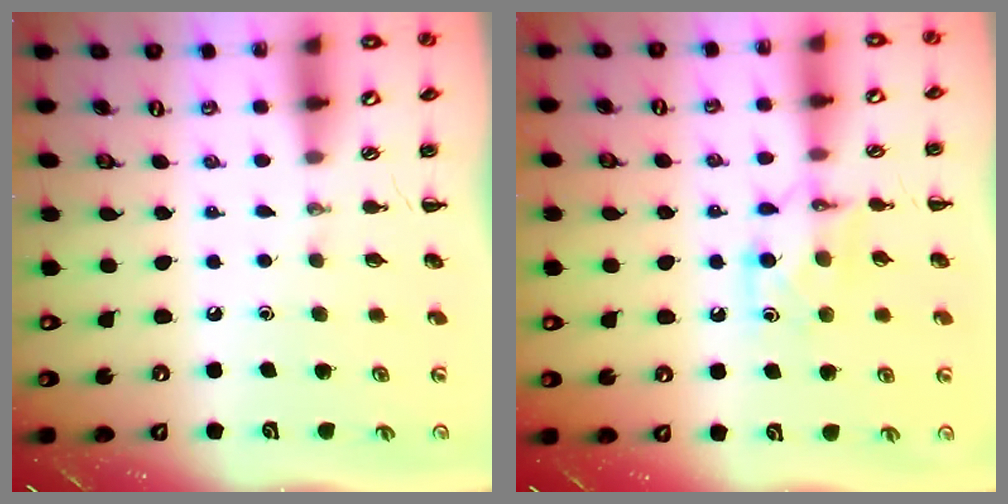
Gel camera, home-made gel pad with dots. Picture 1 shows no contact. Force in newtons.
{"total": 6.5, "press": 6.4, "slide": 1.0}